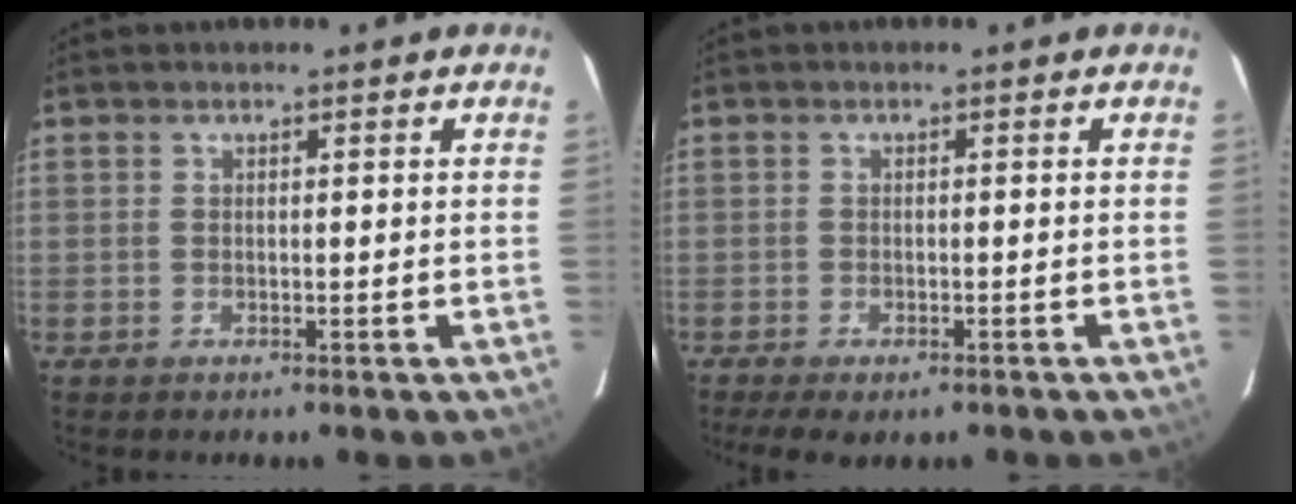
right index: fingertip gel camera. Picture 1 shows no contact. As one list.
[{"total": 6.0, "force": [-4.4, 2.2, 3.5], "torque": [-0.085, -0.024, -0.068]}]